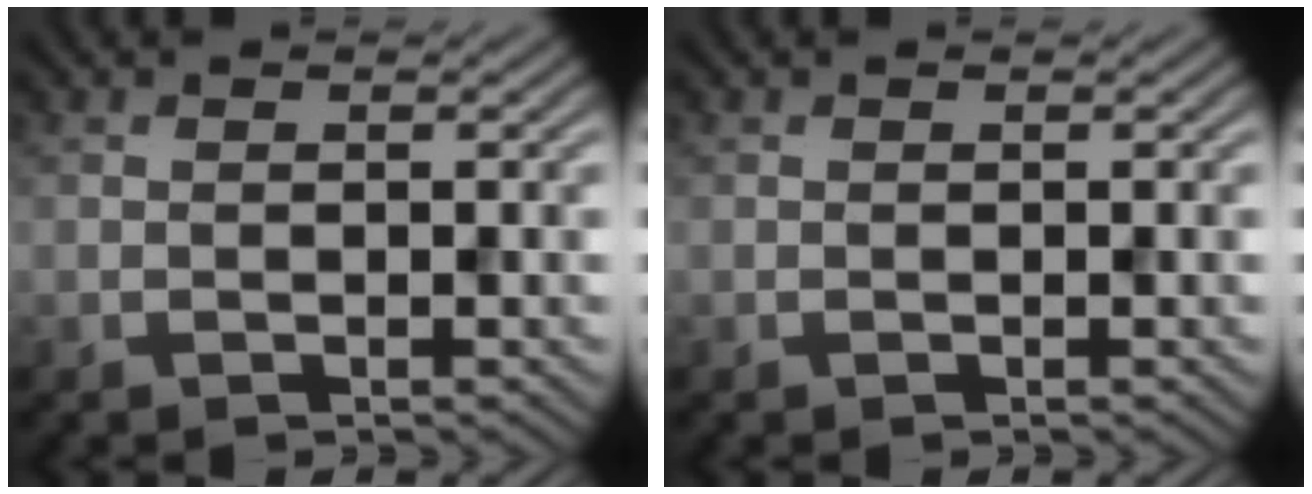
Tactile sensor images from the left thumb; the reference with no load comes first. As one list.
[{"total": 0.0}]